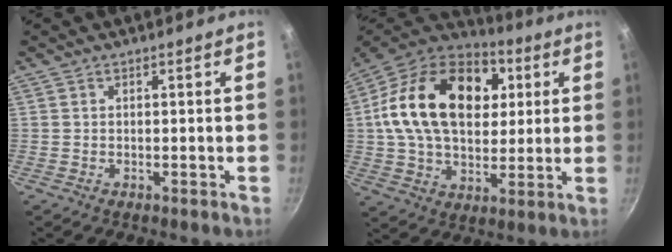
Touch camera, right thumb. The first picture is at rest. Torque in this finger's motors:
{"motor_torque": [2.33, 2.68, 0.58, -0.26, 0.54]}